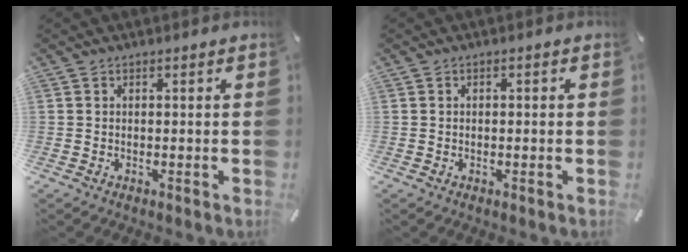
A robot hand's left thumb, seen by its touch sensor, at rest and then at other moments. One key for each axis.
{"total": 0.7, "fx": -0.2, "fy": 0.4, "fz": 0.5, "tx": -0.011, "ty": 0.000, "tz": -0.005}